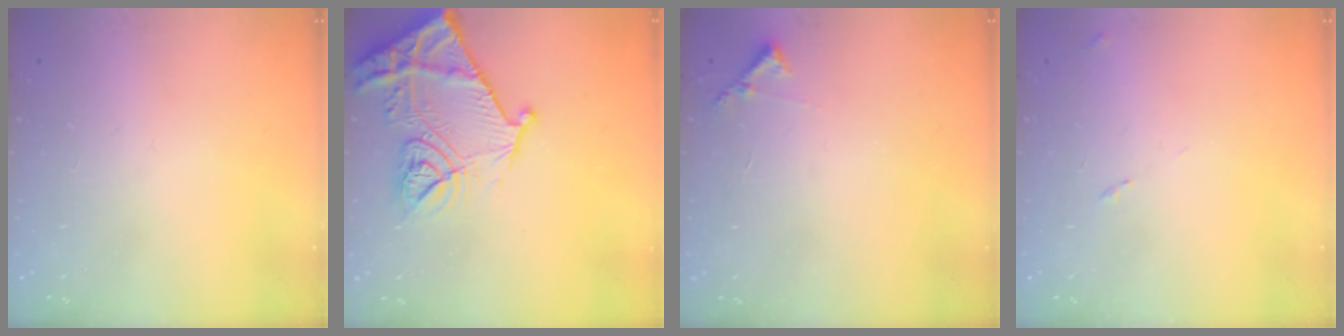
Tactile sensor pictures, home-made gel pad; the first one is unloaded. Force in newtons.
{"total": 18.3, "press": 18.2, "slide": 2.0}
{"total": 6.4, "press": 6.4, "slide": 0.5}
{"total": 7.6, "press": 7.5, "slide": 0.7}